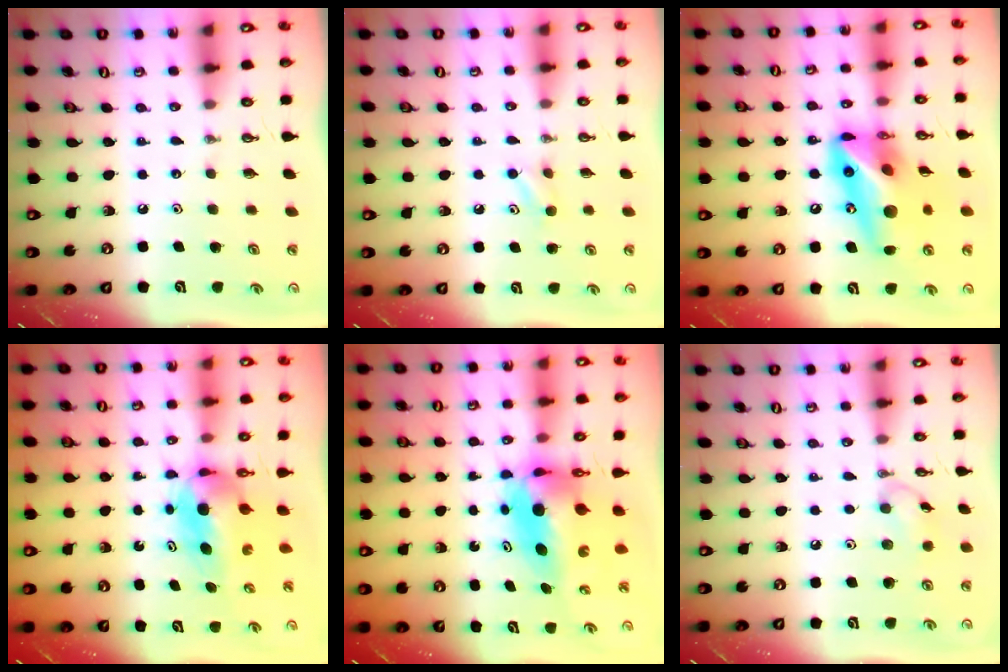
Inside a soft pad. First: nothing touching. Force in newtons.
{"total": 4.0, "press": 4.0, "slide": 0.4}
{"total": 18.0, "press": 17.8, "slide": 2.9}
{"total": 7.8, "press": 6.4, "slide": 4.5}
{"total": 7.9, "press": 7.8, "slide": 1.5}
{"total": 7.1, "press": 7.1, "slide": 0.5}